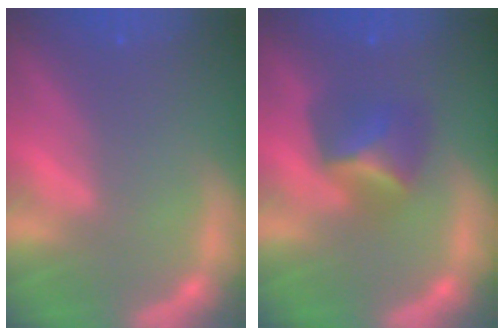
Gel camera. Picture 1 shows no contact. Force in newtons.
{"total": 4.0}